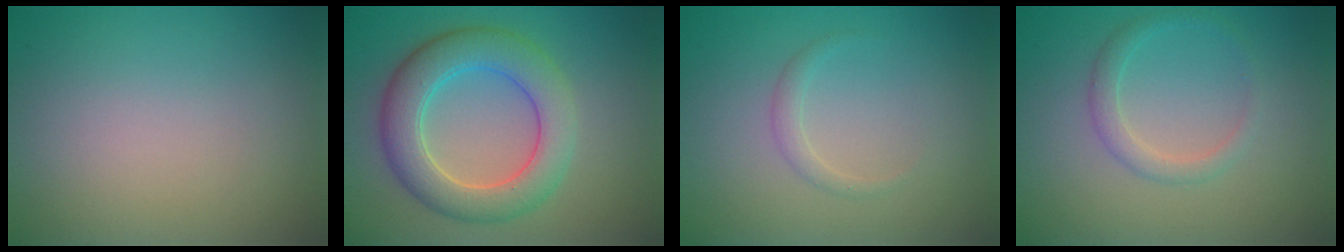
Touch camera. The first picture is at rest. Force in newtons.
{"total": 6.3, "press": 6.3, "slide": 0.0}
{"total": 1.1, "press": 1.1, "slide": 0.0}
{"total": 1.8, "press": 1.8, "slide": 0.2}